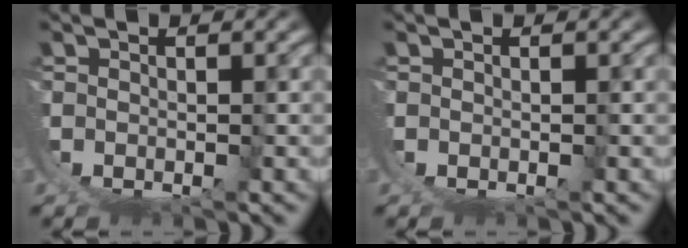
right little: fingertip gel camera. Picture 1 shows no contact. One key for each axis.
{"total": 0.0}